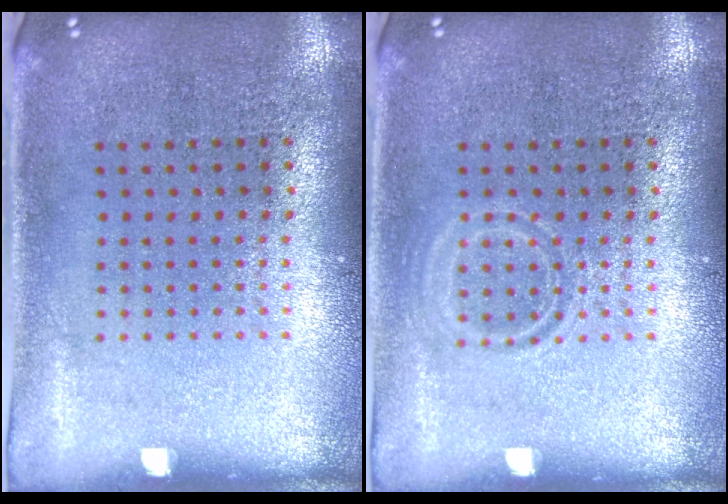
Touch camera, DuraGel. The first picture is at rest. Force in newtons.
{"total": 1.4, "press": 1.3, "slide": 0.4}